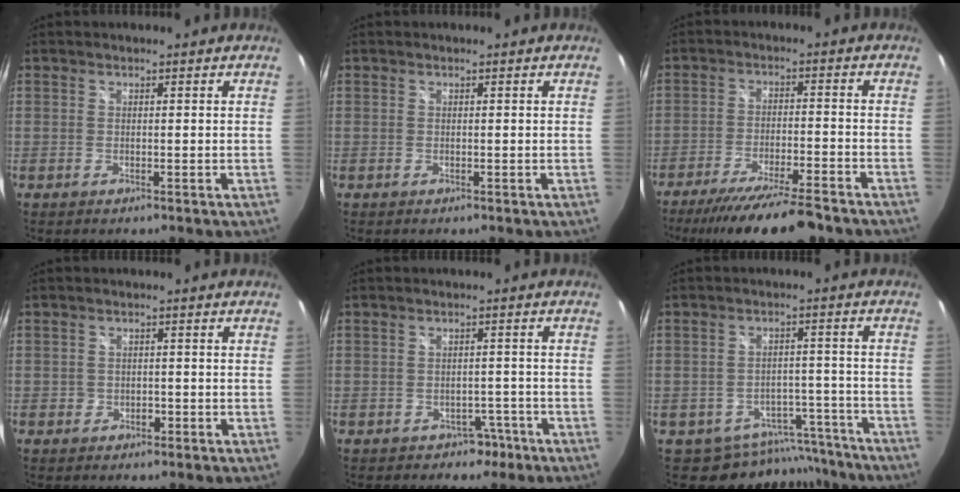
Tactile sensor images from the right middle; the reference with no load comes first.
{"total": 0.0}
{"total": 15.4, "force": [-12.9, 2.0, 8.1], "torque": [-0.158, -0.029, -0.202]}
{"total": 2.0, "force": [-0.8, 1.8, 0.4], "torque": [-0.007, 0.000, -0.011]}
{"total": 3.3, "force": [-2.0, 2.5, 0.9], "torque": [-0.018, 0.007, -0.020]}
{"total": 10.3, "force": [-8.8, 5.2, 1.1], "torque": [-0.013, 0.032, -0.104]}